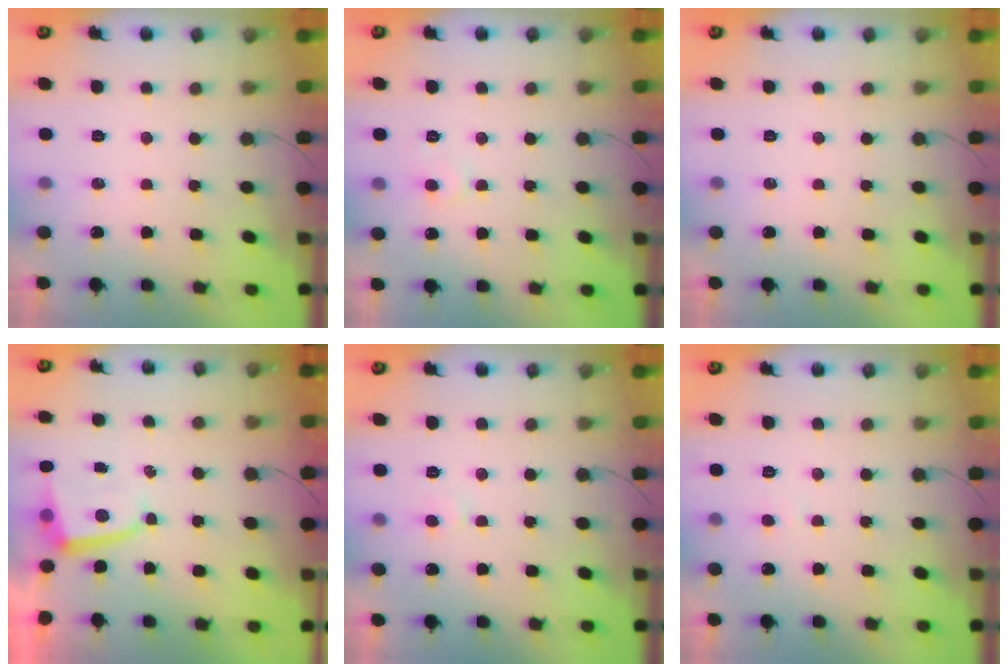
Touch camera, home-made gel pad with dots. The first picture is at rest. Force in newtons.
{"total": 5.5, "press": 5.5, "slide": 0.5}
{"total": 0.0}
{"total": 2.6, "press": 2.6, "slide": 0.4}
{"total": 3.6, "press": 3.6, "slide": 0.4}
{"total": 2.6, "press": 2.6, "slide": 0.2}